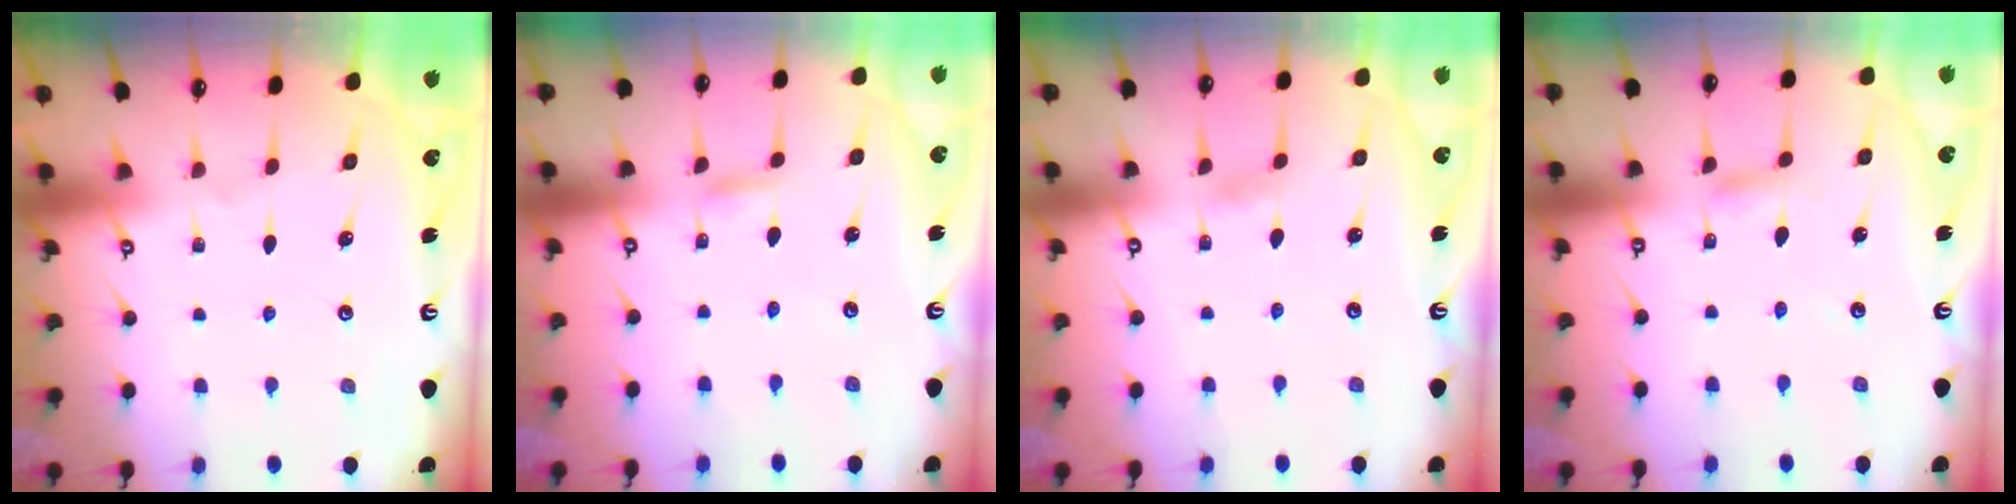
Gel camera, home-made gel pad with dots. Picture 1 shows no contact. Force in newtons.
{"total": 1.7, "press": 1.7, "slide": 0.1}
{"total": 2.7, "press": 2.7, "slide": 0.4}
{"total": 3.5, "press": 3.5, "slide": 0.4}